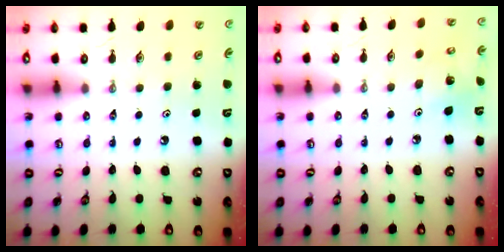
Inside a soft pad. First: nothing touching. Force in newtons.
{"total": 4.6, "press": 4.6, "slide": 0.2}